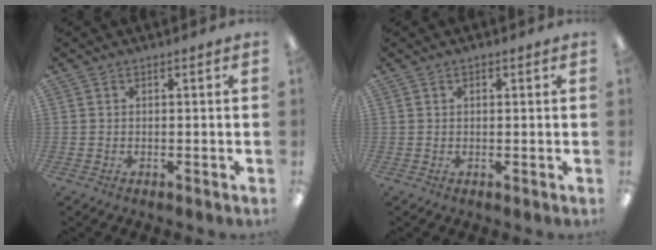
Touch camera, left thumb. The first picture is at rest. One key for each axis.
{"total": 0.8, "fx": 0.4, "fy": 0.5, "fz": 0.5, "tx": -0.001, "ty": 0.000, "tz": 0.004}